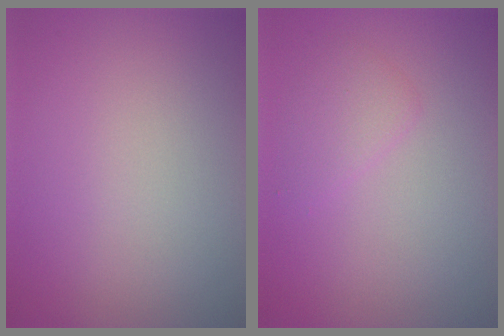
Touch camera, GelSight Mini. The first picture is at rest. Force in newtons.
{"total": 1.6, "press": 1.6, "slide": 0.0}